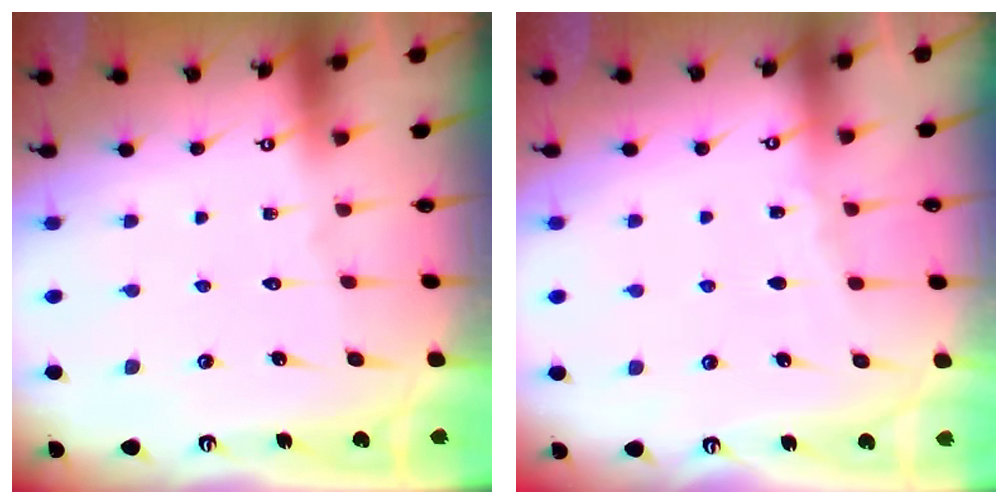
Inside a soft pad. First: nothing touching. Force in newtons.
{"total": 3.0, "press": 3.0, "slide": 0.4}